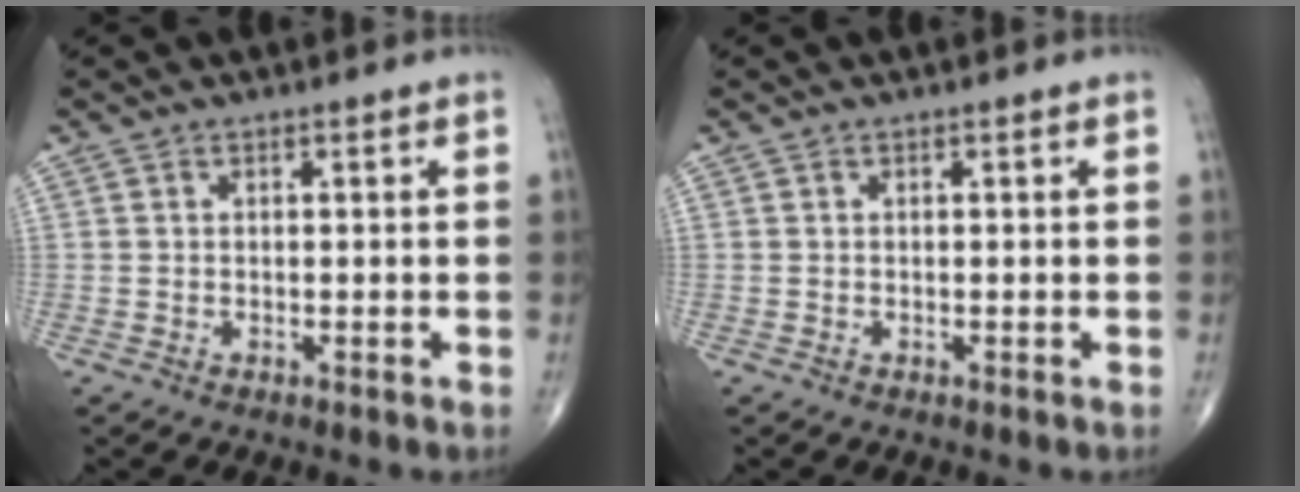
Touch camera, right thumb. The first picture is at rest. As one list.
[{"total": 0.0}]